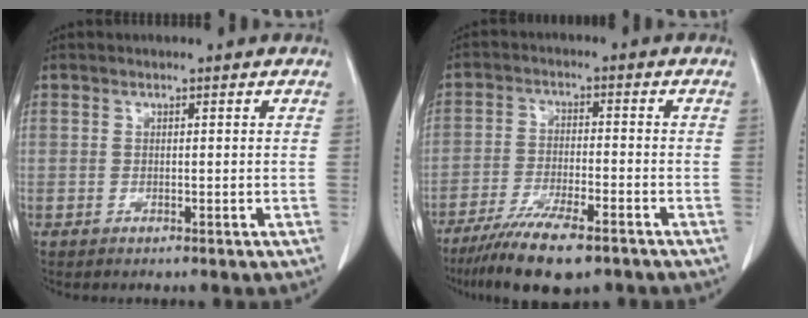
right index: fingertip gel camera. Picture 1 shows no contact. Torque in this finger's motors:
{"motor_torque": [0.96, -0.88, 0.28, 0.11]}